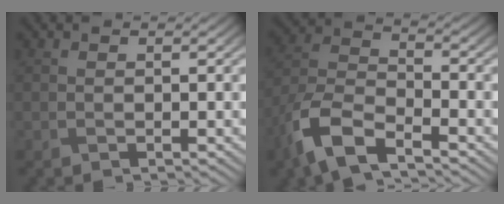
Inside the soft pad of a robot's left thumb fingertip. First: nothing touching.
{"total": 9.7, "force": [-6.3, 3.8, 6.3], "torque": [-0.142, -0.015, -0.141]}